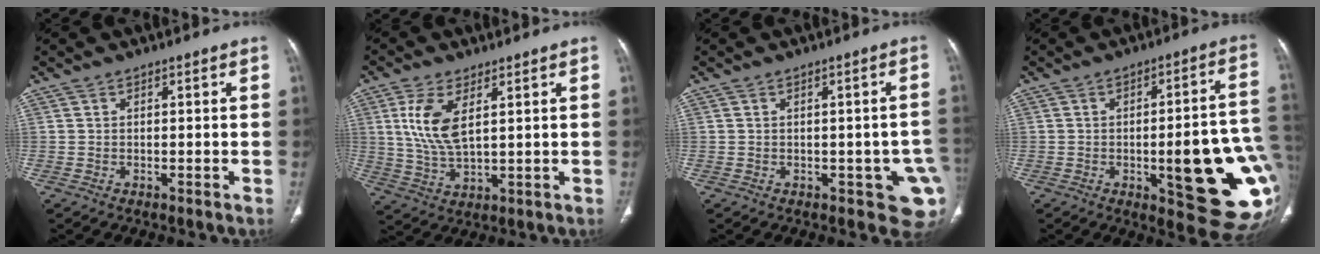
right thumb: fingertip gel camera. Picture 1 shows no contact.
{"total": 9.0, "force": [2.9, 4.0, 7.5], "torque": [-0.157, -0.013, 0.061]}
{"total": 7.5, "force": [-1.5, 3.6, 6.4], "torque": [-0.051, -0.003, -0.011]}
{"total": 22.7, "force": [-3.6, 6.4, 21.5], "torque": [-0.224, 0.009, -0.030]}